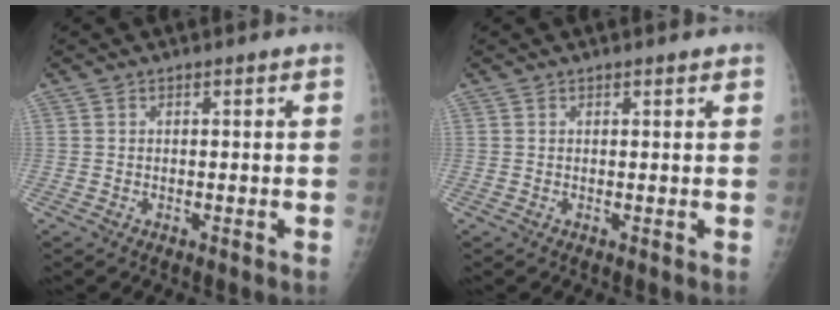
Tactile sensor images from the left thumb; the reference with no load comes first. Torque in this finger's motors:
{"motor_torque": [-0.19, -0.06, -0.49, -0.07, -0.08]}